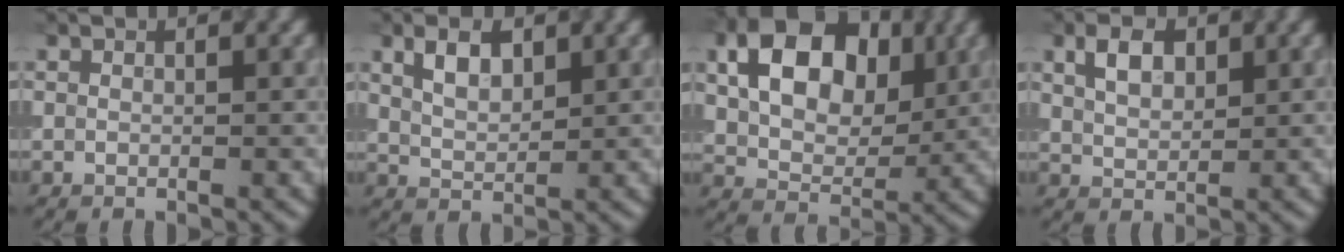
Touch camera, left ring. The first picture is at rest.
{"total": 3.2, "force": [1.6, 1.7, 2.2], "torque": [-0.046, 0.002, 0.032]}
{"total": 9.5, "force": [2.5, 6.4, 6.5], "torque": [-0.113, 0.004, 0.037]}
{"total": 3.1, "force": [1.4, 1.8, 2.0], "torque": [-0.041, 0.004, 0.027]}